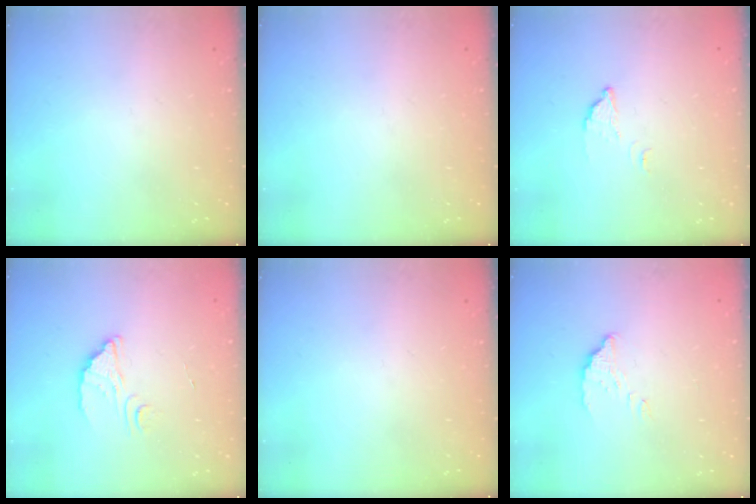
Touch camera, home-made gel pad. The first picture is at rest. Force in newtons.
{"total": 0.0}
{"total": 2.5, "press": 2.5, "slide": 0.1}
{"total": 2.3, "press": 2.3, "slide": 0.1}
{"total": 0.0}
{"total": 3.2, "press": 3.2, "slide": 0.1}